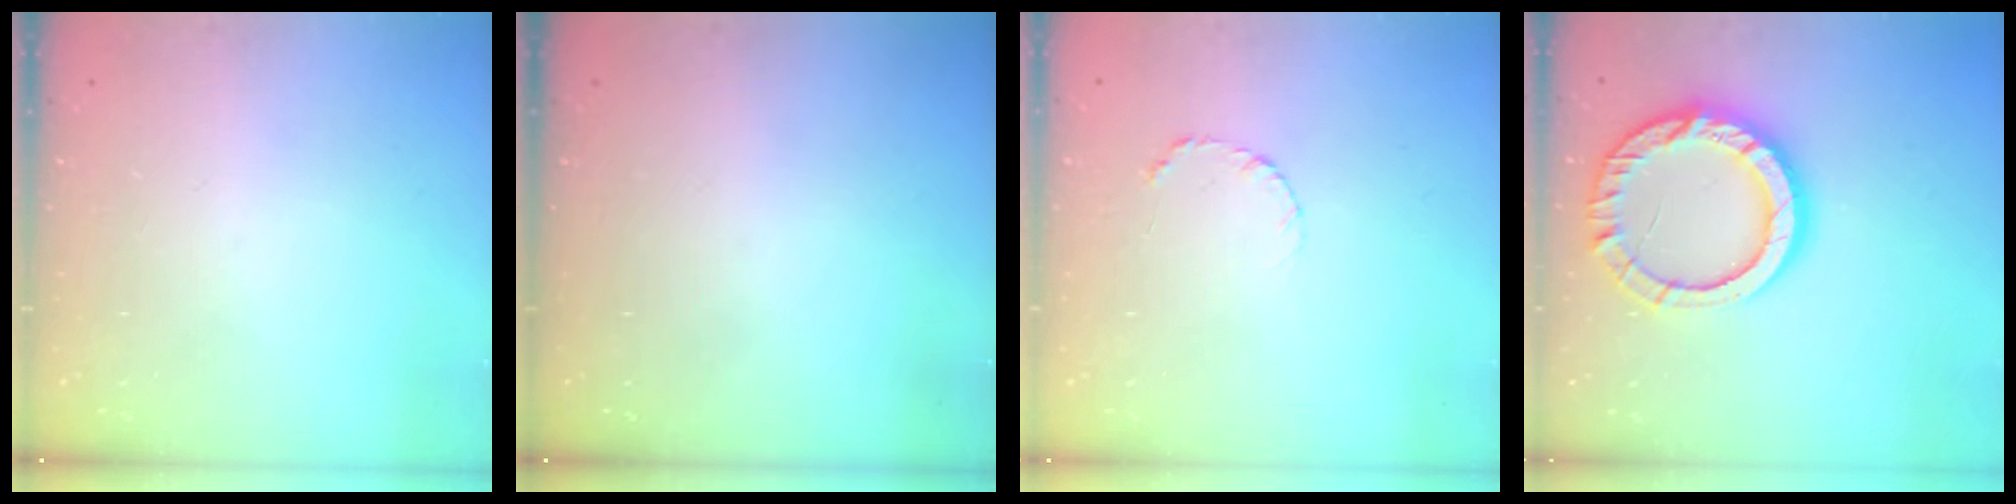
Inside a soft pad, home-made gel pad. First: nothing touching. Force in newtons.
{"total": 0.0}
{"total": 3.9, "press": 3.8, "slide": 0.5}
{"total": 14.7, "press": 14.7, "slide": 1.0}